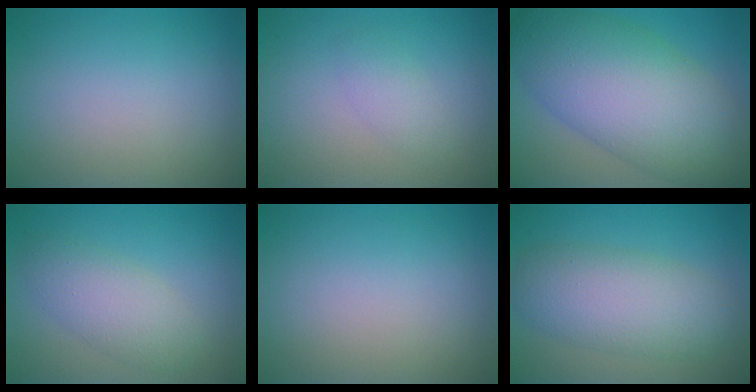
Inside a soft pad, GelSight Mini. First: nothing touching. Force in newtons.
{"total": 1.6, "press": 1.6, "slide": 0.1}
{"total": 12.3, "press": 12.2, "slide": 0.4}
{"total": 3.8, "press": 3.8, "slide": 0.1}
{"total": 0.0}
{"total": 6.4, "press": 6.4, "slide": 0.5}